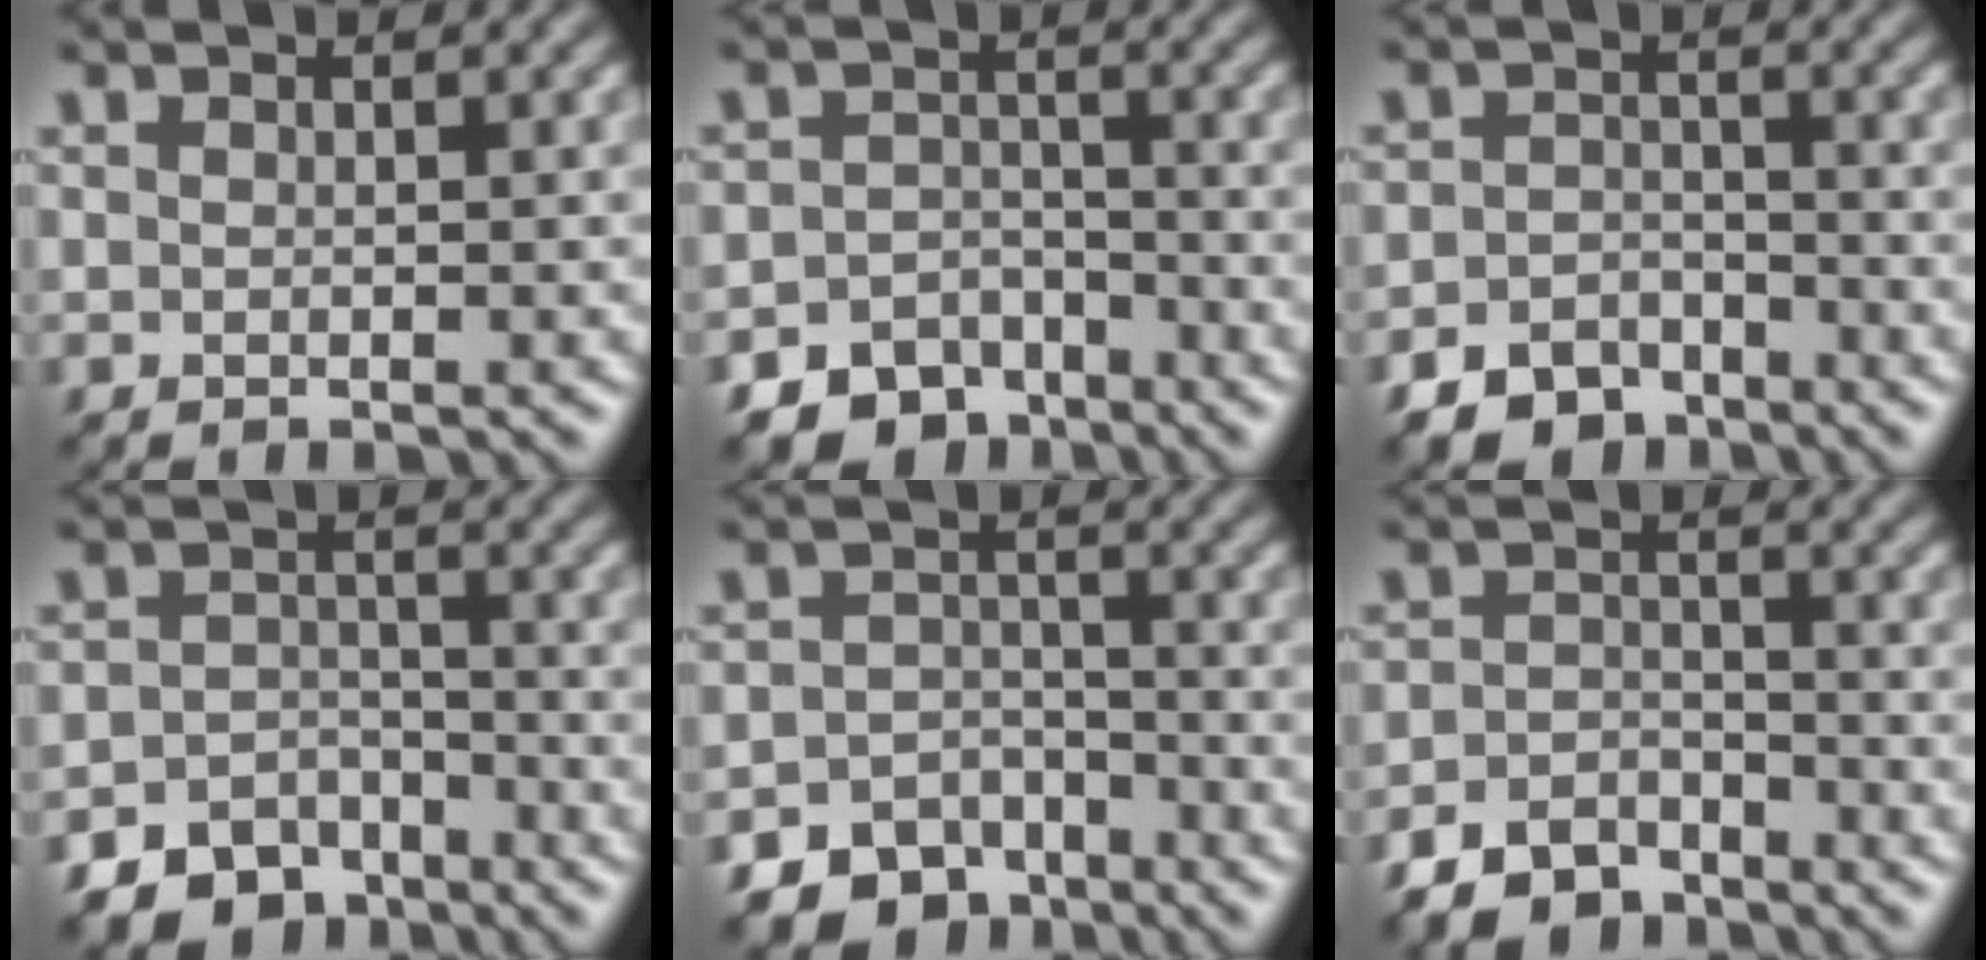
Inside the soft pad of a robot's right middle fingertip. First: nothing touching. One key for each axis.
{"total": 8.4, "fx": -6.5, "fy": 5.2, "fz": 1.1, "tx": -0.004, "ty": -0.023, "tz": -0.095}
{"total": 4.0, "fx": -3.2, "fy": 2.2, "fz": 0.9, "tx": -0.016, "ty": 0.003, "tz": -0.061}
{"total": 7.6, "fx": -6.0, "fy": 4.6, "fz": 1.1, "tx": -0.001, "ty": -0.016, "tz": -0.089}
{"total": 9.5, "fx": -7.3, "fy": 6.0, "fz": 1.2, "tx": -0.008, "ty": -0.032, "tz": -0.109}
{"total": 4.2, "fx": -3.5, "fy": 1.9, "fz": 1.0, "tx": -0.017, "ty": 0.000, "tz": -0.072}